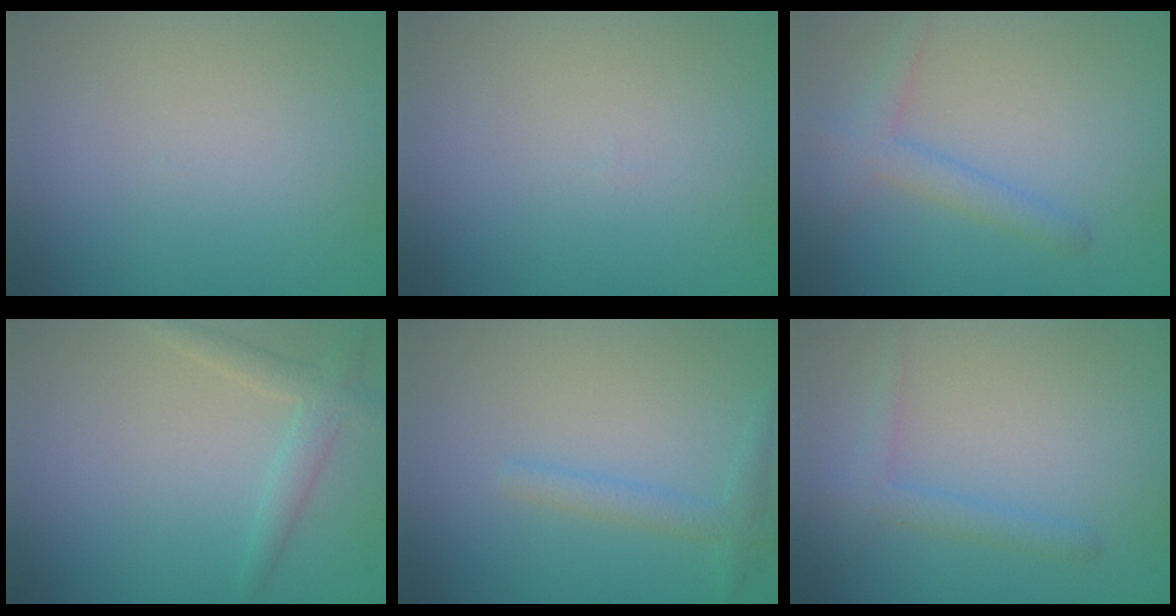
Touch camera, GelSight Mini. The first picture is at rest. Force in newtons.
{"total": 0.0}
{"total": 2.4, "press": 2.4, "slide": 0.1}
{"total": 2.2, "press": 2.2, "slide": 0.2}
{"total": 1.9, "press": 1.9, "slide": 0.1}
{"total": 1.9, "press": 1.9, "slide": 0.1}